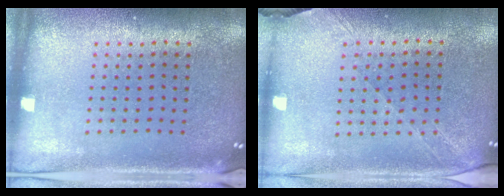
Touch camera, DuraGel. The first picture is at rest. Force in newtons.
{"total": 1.4, "press": 1.2, "slide": 0.8}